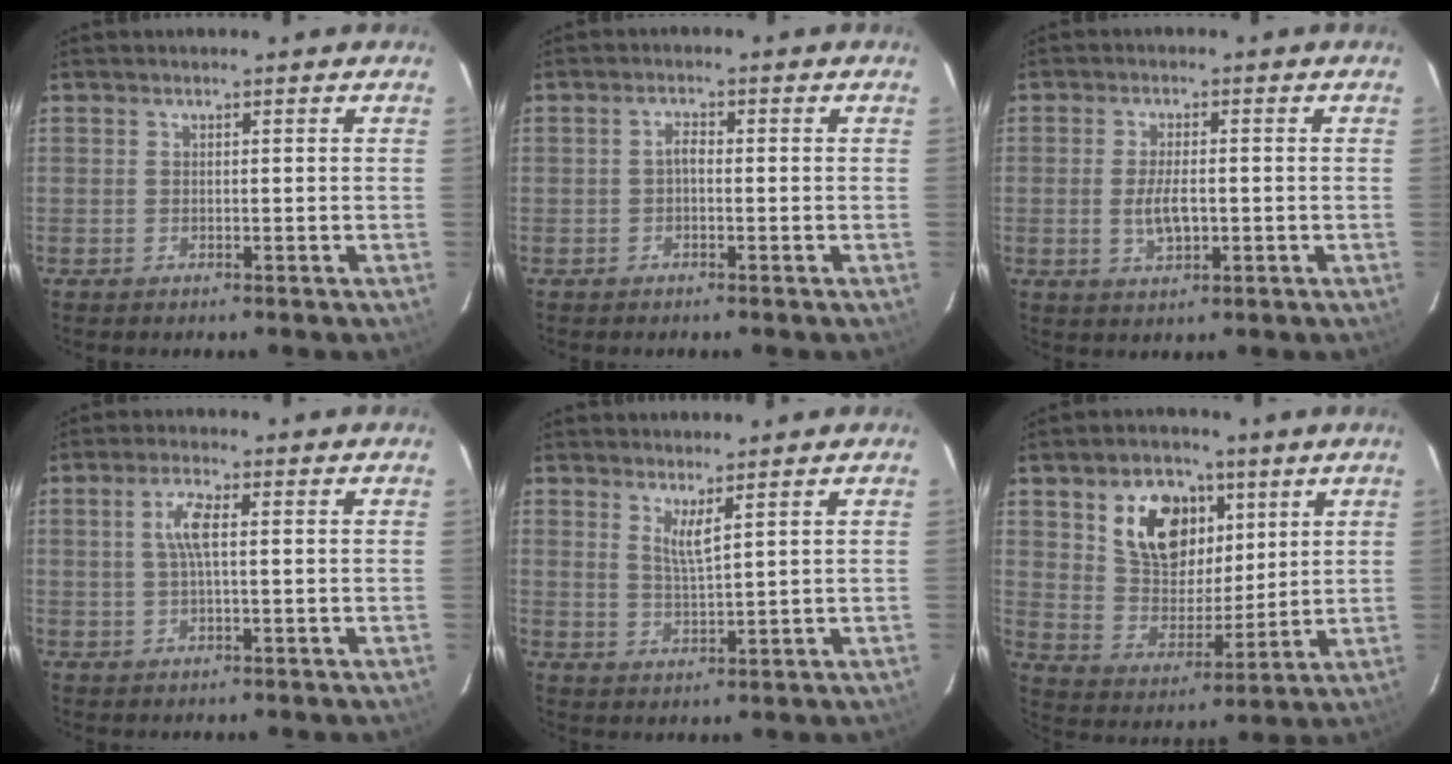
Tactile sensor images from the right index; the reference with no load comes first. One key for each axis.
{"total": 1.5, "fx": -0.4, "fy": 0.7, "fz": 1.2, "tx": -0.025, "ty": 0.008, "tz": -0.010}
{"total": 4.7, "fx": -0.8, "fy": 2.1, "fz": 4.2, "tx": -0.082, "ty": -0.005, "tz": -0.010}
{"total": 4.2, "fx": 0.6, "fy": 0.9, "fz": 4.1, "tx": -0.082, "ty": 0.006, "tz": 0.012}
{"total": 3.3, "fx": 2.1, "fy": 0.0, "fz": 2.6, "tx": -0.050, "ty": -0.011, "tz": 0.037}
{"total": 13.9, "fx": 6.2, "fy": 9.3, "fz": 8.3, "tx": -0.159, "ty": 0.020, "tz": 0.123}